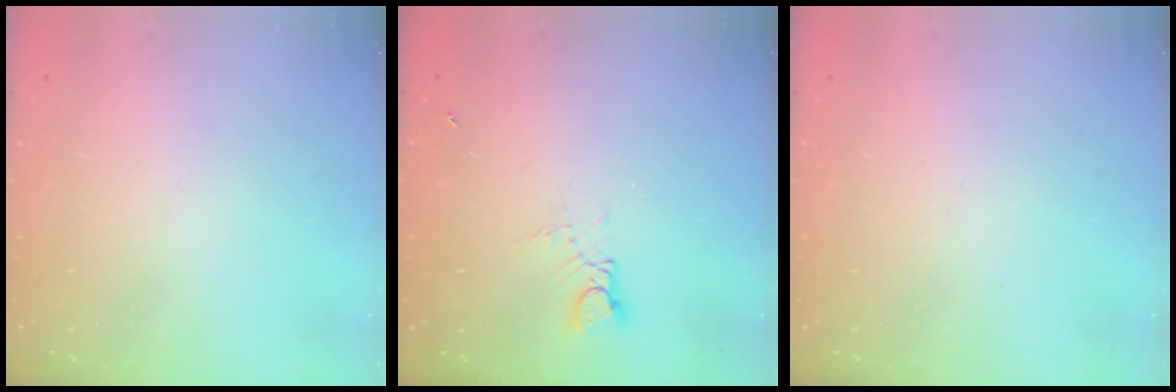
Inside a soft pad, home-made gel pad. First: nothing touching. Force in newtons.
{"total": 2.9, "press": 2.9, "slide": 0.3}
{"total": 0.0}